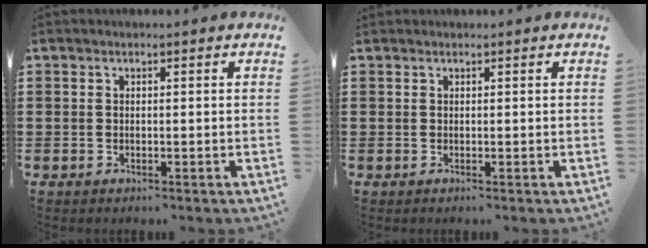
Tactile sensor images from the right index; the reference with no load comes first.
{"total": 0.0}